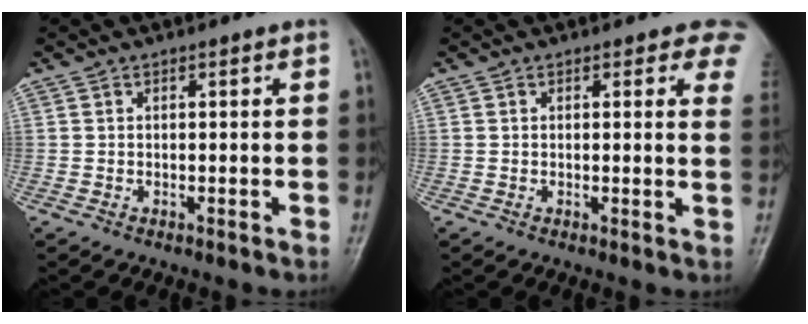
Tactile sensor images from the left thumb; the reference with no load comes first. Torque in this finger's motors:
{"motor_torque": [0.23, 0.18, 0.27, -0.08, 0.07]}